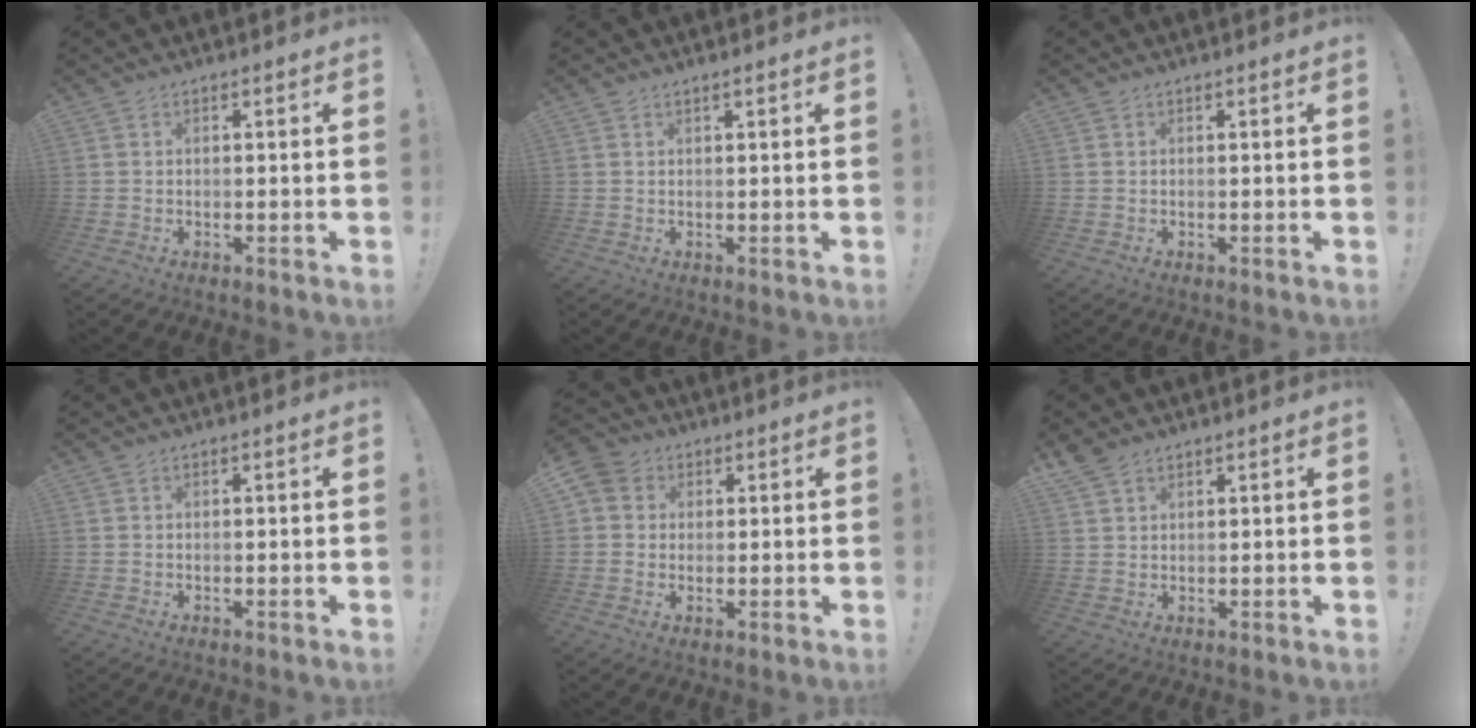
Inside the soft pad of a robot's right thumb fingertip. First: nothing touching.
{"total": 0.9, "force": [0.7, -0.1, 0.6], "torque": [-0.005, -0.002, 0.010]}
{"total": 0.0}
{"total": 0.0}
{"total": 5.3, "force": [1.2, 5.0, 1.4], "torque": [-0.029, 0.004, 0.027]}
{"total": 3.7, "force": [3.1, 1.4, 1.5], "torque": [-0.024, -0.017, 0.059]}